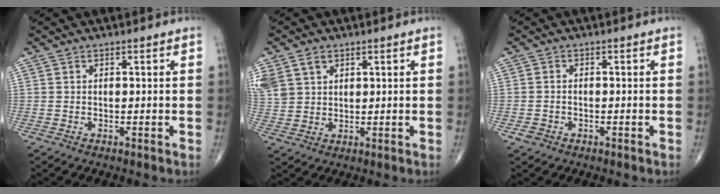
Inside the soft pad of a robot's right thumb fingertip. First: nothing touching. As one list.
[{"total": 10.4, "force": [4.7, 7.7, 5.1], "torque": [-0.125, 0.004, 0.102]}, {"total": 1.5, "force": [-0.7, 1.2, 0.5], "torque": [-0.008, 0.006, -0.012]}]